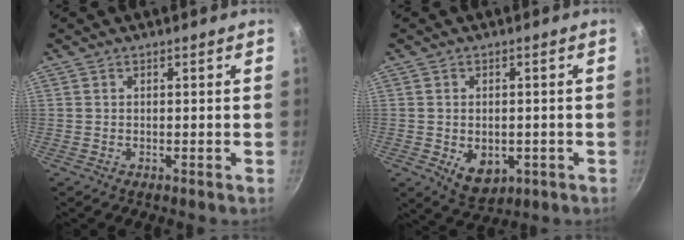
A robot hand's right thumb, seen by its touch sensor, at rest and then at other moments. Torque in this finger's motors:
{"motor_torque": [-0.51, 0.15, 0.23, 0.62, 0.04]}